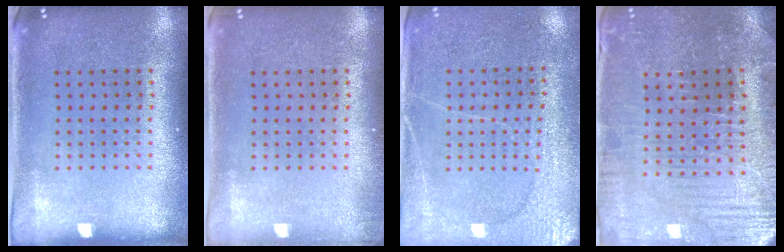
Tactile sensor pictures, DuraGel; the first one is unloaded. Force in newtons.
{"total": 0.7, "press": 0.7, "slide": 0.2}
{"total": 2.8, "press": 2.7, "slide": 0.8}
{"total": 1.8, "press": 1.8, "slide": 0.3}